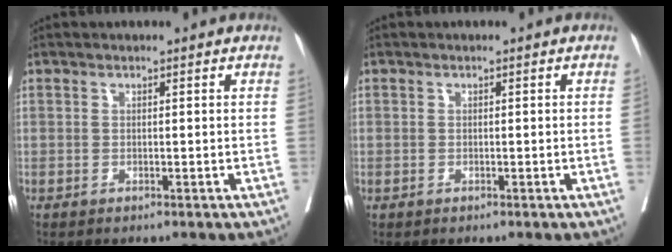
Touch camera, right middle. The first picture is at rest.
{"total": 0.0}